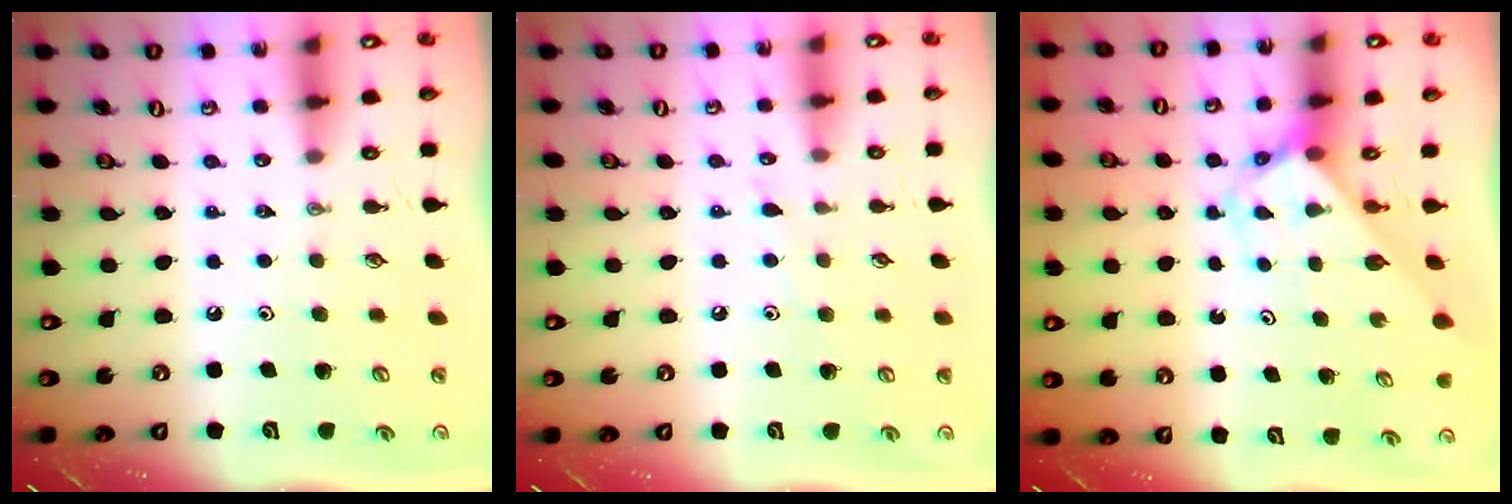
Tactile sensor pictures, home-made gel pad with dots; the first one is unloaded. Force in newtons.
{"total": 4.6, "press": 4.6, "slide": 0.6}
{"total": 2.8, "press": 2.8, "slide": 0.1}